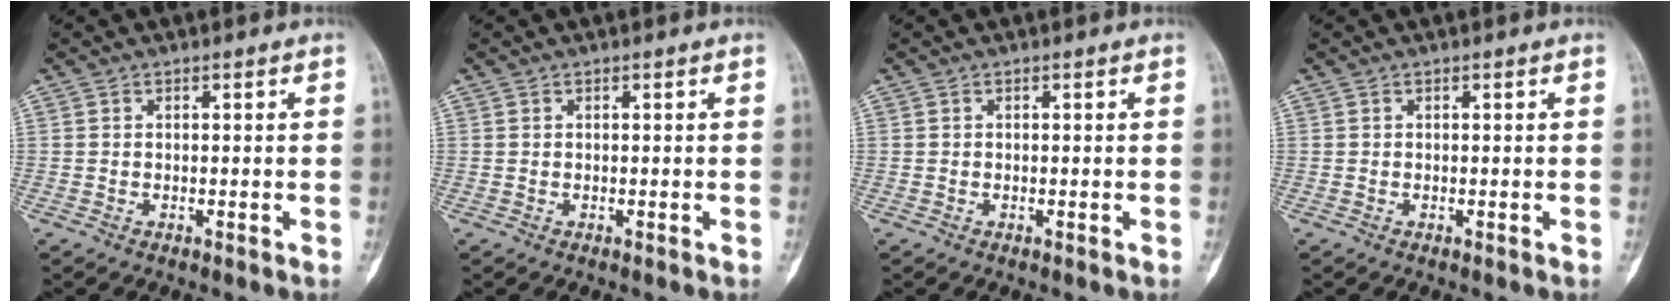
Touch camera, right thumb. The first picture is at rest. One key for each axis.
{"total": 0.0}
{"total": 0.0}
{"total": 0.0}